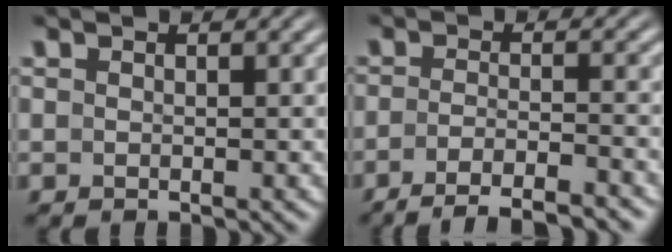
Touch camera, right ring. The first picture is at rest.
{"total": 6.7, "force": [-5.9, 1.4, 2.8], "torque": [-0.044, -0.025, -0.082]}